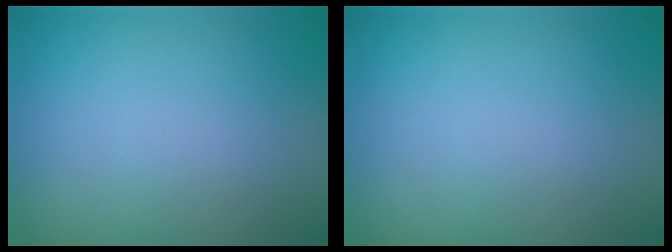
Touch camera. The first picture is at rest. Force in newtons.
{"total": 0.0}